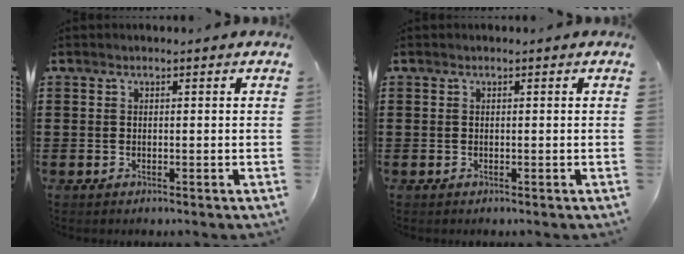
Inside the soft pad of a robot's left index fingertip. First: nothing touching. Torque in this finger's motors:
{"motor_torque": [0.00, 0.00, 0.00, 0.00]}